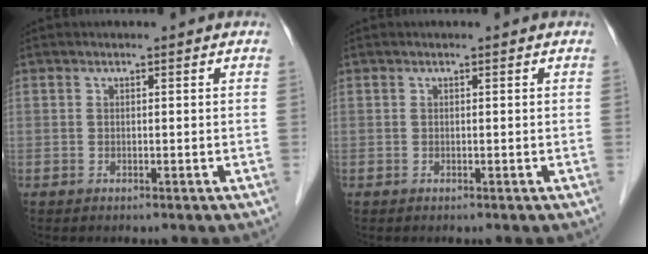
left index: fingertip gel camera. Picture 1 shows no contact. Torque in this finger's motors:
{"motor_torque": [-0.03, 0.03, 0.00, -0.01]}